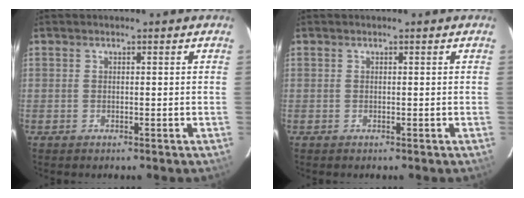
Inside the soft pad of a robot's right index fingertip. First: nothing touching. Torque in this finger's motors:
{"motor_torque": [0.11, 0.11, -0.01, 0.00]}